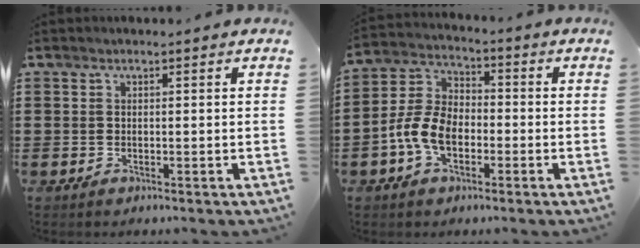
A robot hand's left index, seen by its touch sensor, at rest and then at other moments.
{"total": 7.3, "force": [-2.8, 4.5, 5.1], "torque": [-0.131, 0.006, -0.062]}